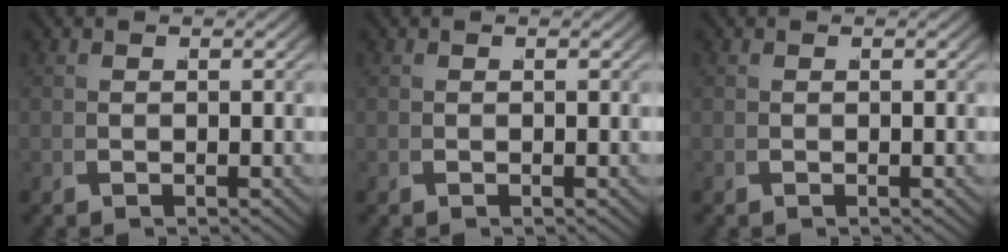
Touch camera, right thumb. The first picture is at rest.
{"total": 0.0}
{"total": 0.0}